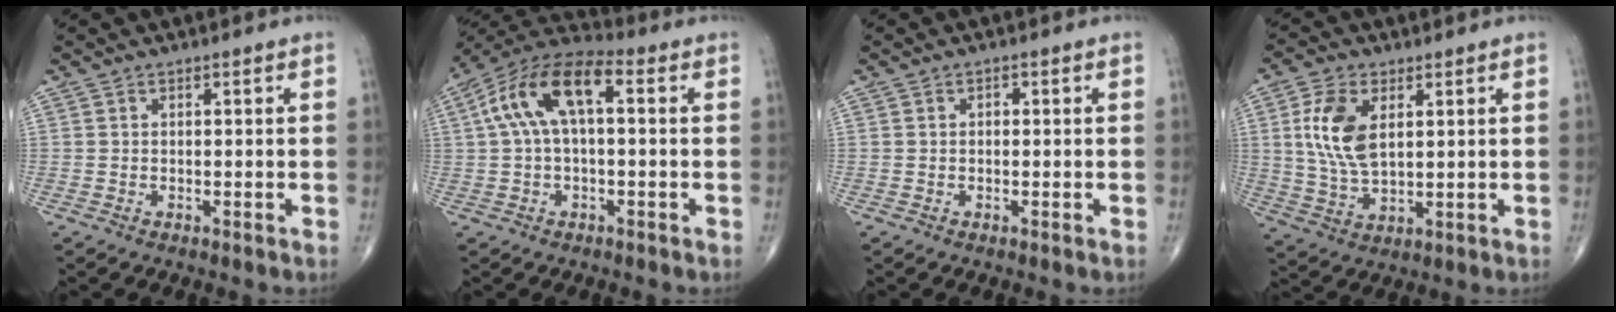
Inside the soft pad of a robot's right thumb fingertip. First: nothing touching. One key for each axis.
{"total": 13.2, "fx": 2.3, "fy": 6.1, "fz": 11.5, "tx": -0.228, "ty": 0.046, "tz": 0.033}
{"total": 0.8, "fx": 0.0, "fy": 0.6, "fz": 0.5, "tx": -0.005, "ty": 0.003, "tz": -0.001}
{"total": 10.4, "fx": 2.8, "fy": 5.7, "fz": 8.3, "tx": -0.166, "ty": -0.010, "tz": 0.058}